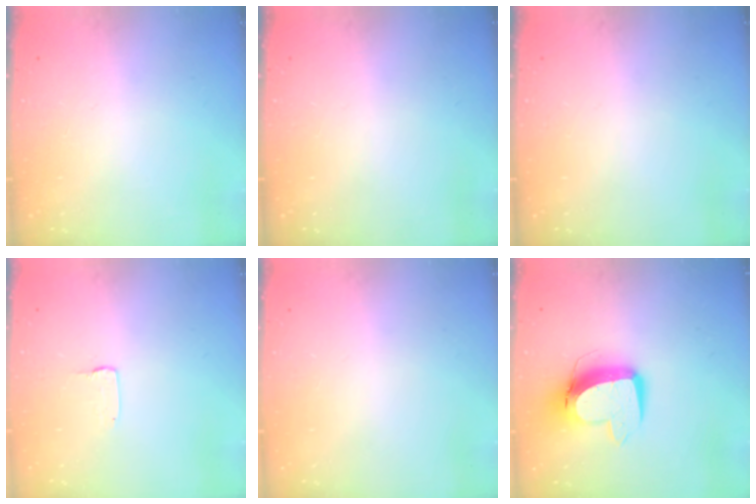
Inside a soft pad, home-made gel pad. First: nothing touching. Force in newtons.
{"total": 0.0}
{"total": 0.0}
{"total": 1.0, "press": 1.0, "slide": 0.1}
{"total": 0.0}
{"total": 12.5, "press": 12.4, "slide": 1.5}